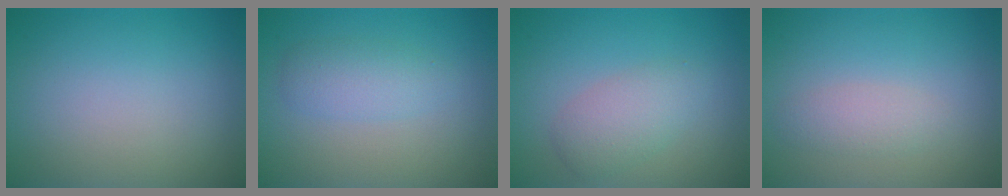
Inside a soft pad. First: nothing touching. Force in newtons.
{"total": 2.4, "press": 2.4, "slide": 0.1}
{"total": 2.9, "press": 2.9, "slide": 0.1}
{"total": 1.7, "press": 1.7, "slide": 0.1}